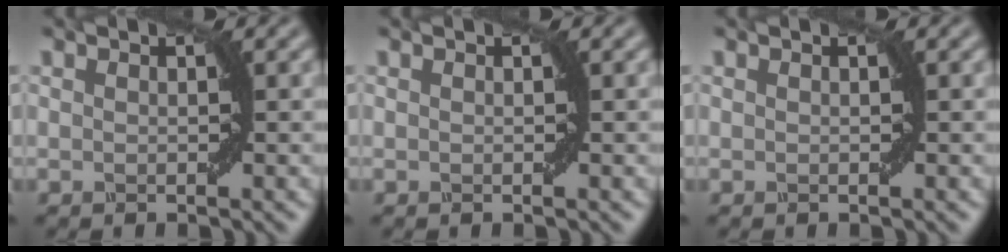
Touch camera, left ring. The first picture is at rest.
{"total": 0.0}
{"total": 0.0}